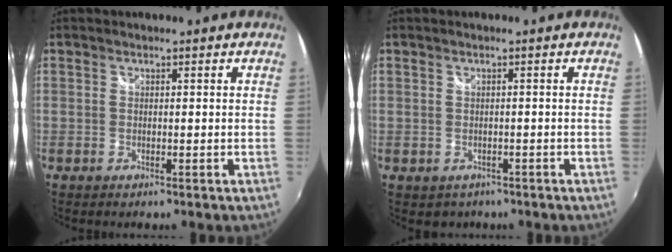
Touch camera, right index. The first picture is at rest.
{"total": 2.1, "force": [-0.9, 1.9, 0.4], "torque": [-0.011, -0.002, -0.007]}